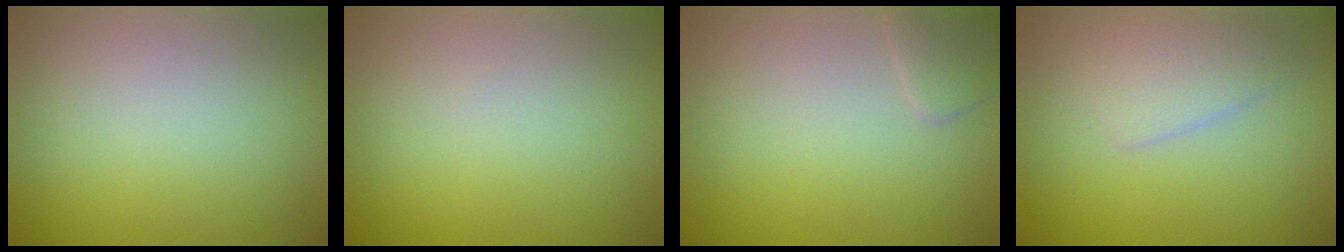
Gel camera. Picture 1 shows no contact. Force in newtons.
{"total": 0.0}
{"total": 1.4, "press": 1.4, "slide": 0.1}
{"total": 2.3, "press": 2.3, "slide": 0.0}